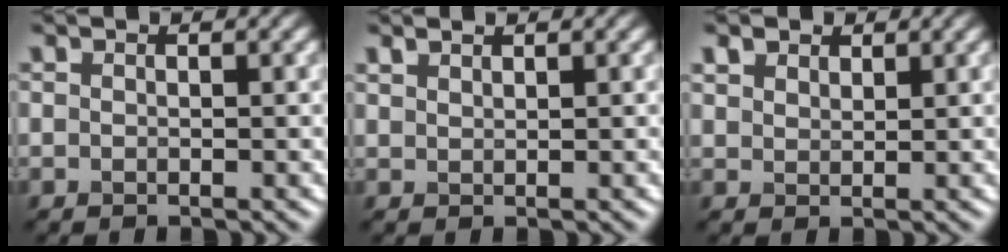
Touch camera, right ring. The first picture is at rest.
{"total": 0.9, "force": [0.9, 0.2, 0.2], "torque": [-0.004, 0.000, 0.019]}
{"total": 1.8, "force": [1.5, 1.0, 0.4], "torque": [-0.015, -0.003, 0.031]}